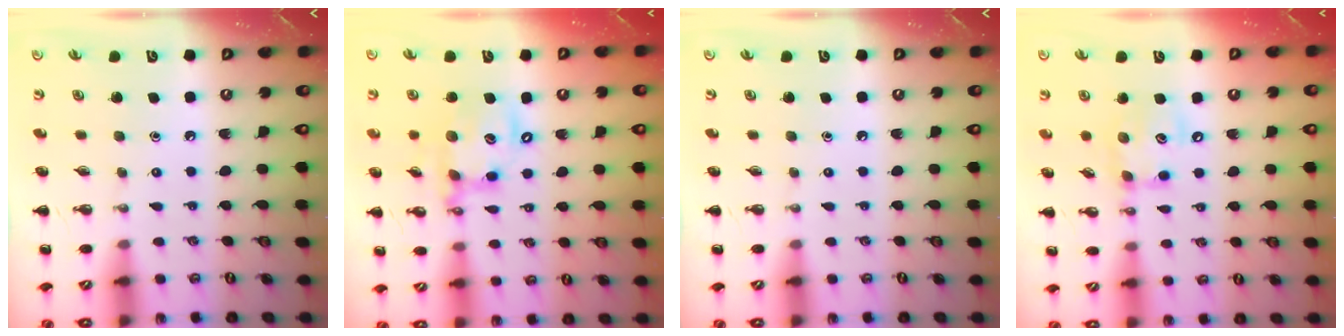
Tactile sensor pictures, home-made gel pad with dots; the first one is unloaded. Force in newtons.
{"total": 15.0, "press": 14.7, "slide": 3.2}
{"total": 0.0}
{"total": 10.7, "press": 10.7, "slide": 1.1}